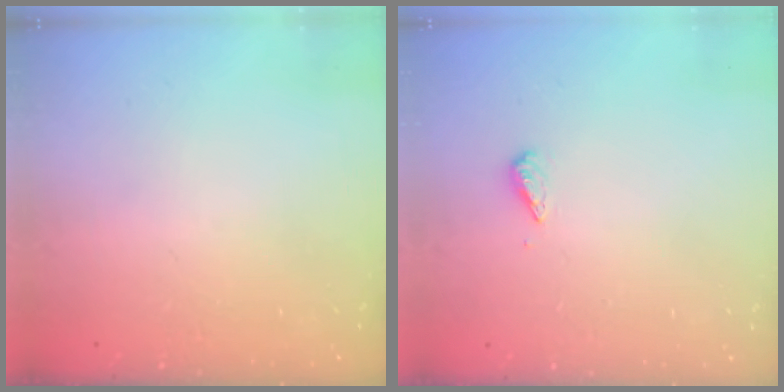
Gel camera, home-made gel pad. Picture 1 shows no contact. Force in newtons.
{"total": 2.9, "press": 2.9, "slide": 0.4}